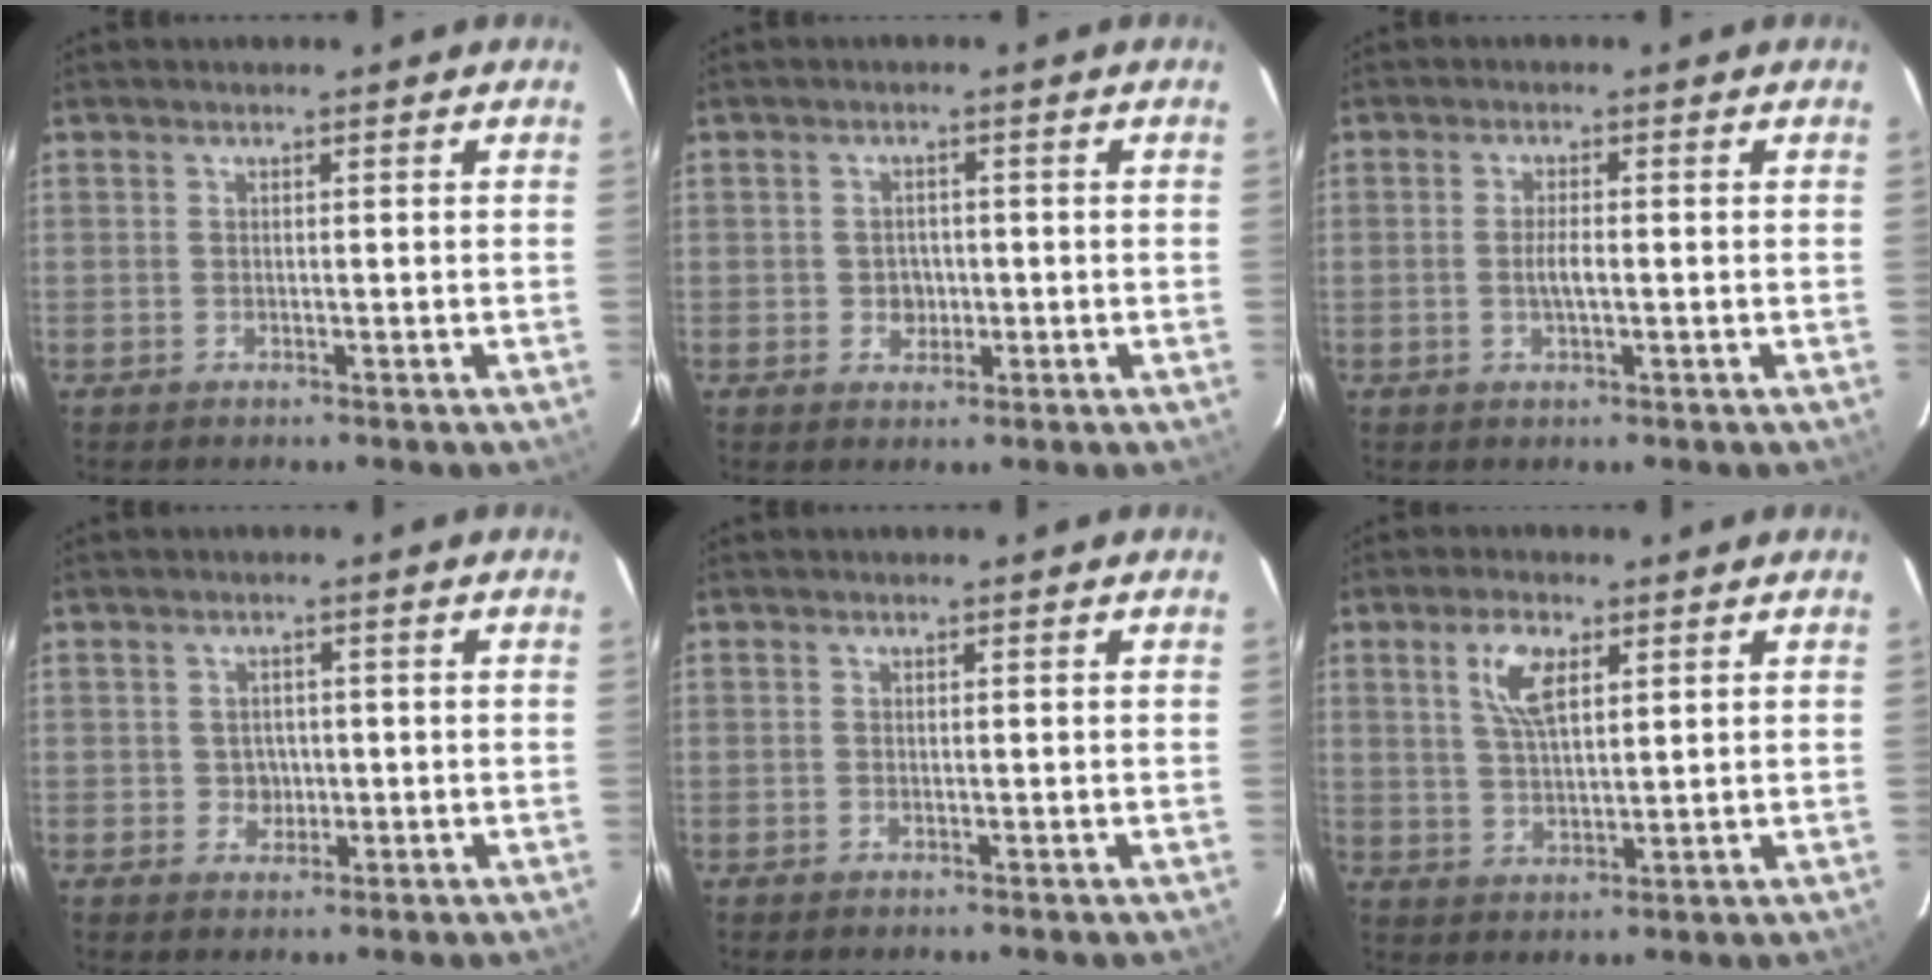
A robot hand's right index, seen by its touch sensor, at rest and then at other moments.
{"total": 2.9, "force": [-0.5, 2.7, 1.0], "torque": [-0.019, 0.007, -0.001]}
{"total": 2.7, "force": [-0.5, 0.6, 2.5], "torque": [-0.048, -0.001, -0.009]}
{"total": 2.8, "force": [-0.3, 2.7, 0.7], "torque": [-0.011, 0.008, 0.002]}
{"total": 0.0}
{"total": 6.7, "force": [3.0, 2.9, 5.2], "torque": [-0.101, 0.008, 0.060]}